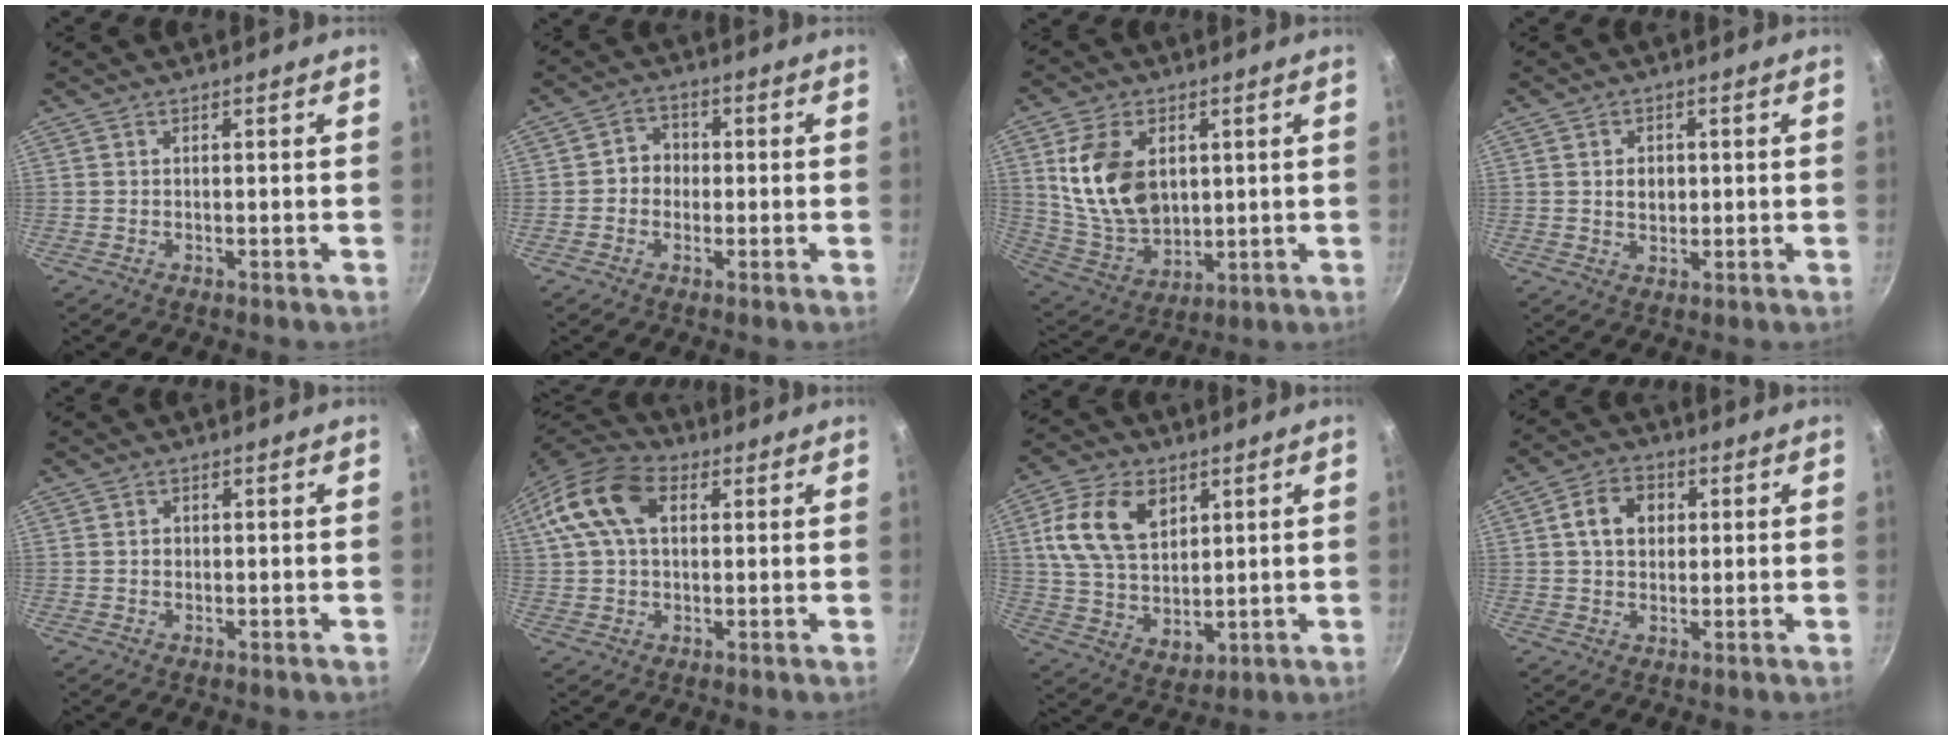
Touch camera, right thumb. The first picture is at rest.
{"total": 4.4, "force": [-0.4, 4.0, 1.8], "torque": [0.002, 0.009, -0.015]}
{"total": 15.5, "force": [3.3, 10.6, 10.8], "torque": [-0.180, -0.025, 0.076]}
{"total": 3.7, "force": [0.4, 3.0, 2.2], "torque": [-0.018, -0.002, 0.008]}
{"total": 1.2, "force": [0.1, 1.1, 0.4], "torque": [-0.003, 0.002, 0.000]}
{"total": 13.8, "force": [3.8, 8.8, 10.0], "torque": [-0.182, 0.022, 0.053]}
{"total": 16.2, "force": [5.0, 11.3, 10.5], "torque": [-0.161, -0.015, 0.101]}
{"total": 7.5, "force": [1.7, 5.9, 4.4], "torque": [-0.052, 0.006, 0.020]}